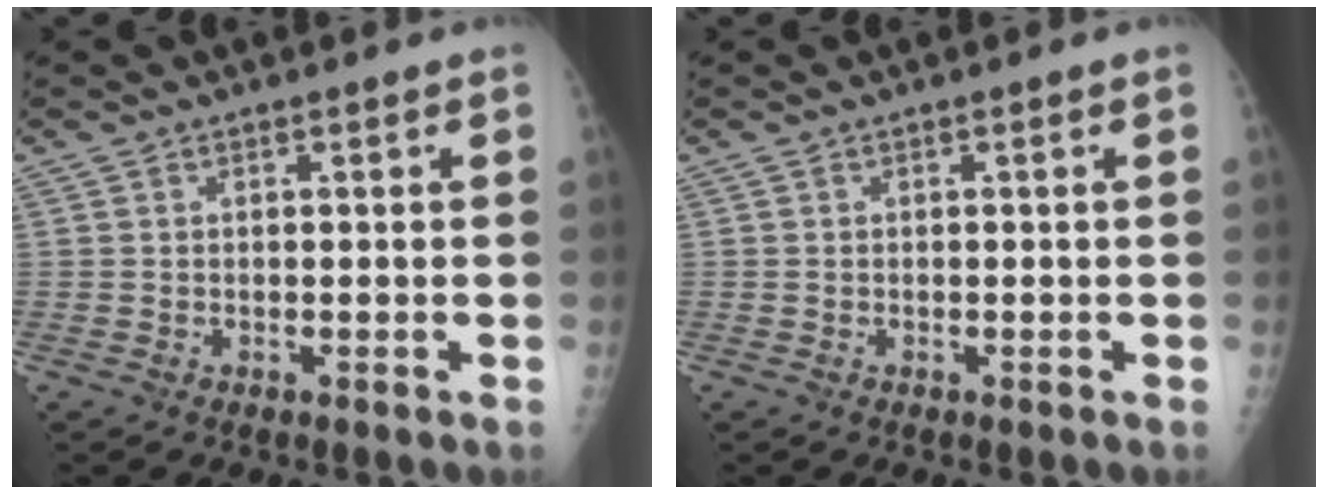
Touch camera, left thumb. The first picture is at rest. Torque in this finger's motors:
{"motor_torque": [0.00, 0.00, -0.05, -0.05, 0.00]}